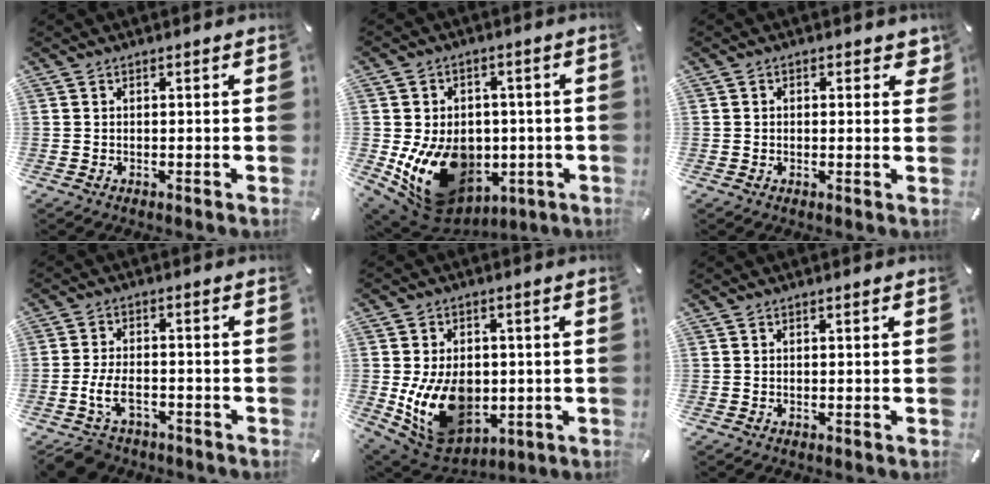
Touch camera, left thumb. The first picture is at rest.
{"total": 17.7, "force": [-3.6, 13.9, 10.4], "torque": [-0.178, 0.002, -0.044]}
{"total": 2.3, "force": [0.6, 1.6, 1.5], "torque": [-0.007, -0.001, 0.003]}
{"total": 7.8, "force": [-3.6, 4.8, 5.0], "torque": [-0.103, 0.017, -0.064]}
{"total": 16.2, "force": [-2.3, 11.9, 10.7], "torque": [-0.196, -0.004, -0.029]}
{"total": 0.0}